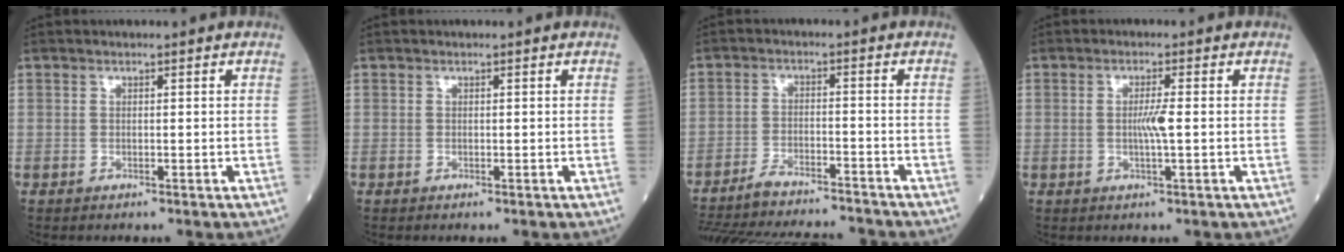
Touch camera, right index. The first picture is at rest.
{"total": 0.0}
{"total": 16.7, "force": [-15.6, 2.0, 5.7], "torque": [-0.124, -0.014, -0.226]}
{"total": 2.8, "force": [-0.2, -0.2, 2.8], "torque": [-0.053, -0.003, -0.003]}